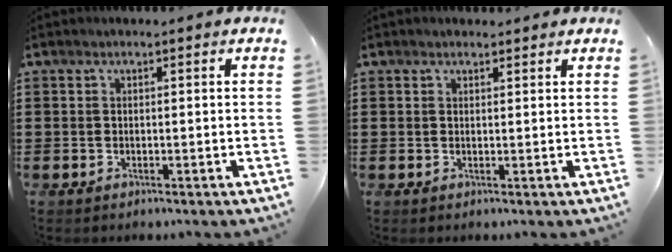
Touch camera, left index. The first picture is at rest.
{"total": 1.0, "force": [1.0, 0.4, 0.1], "torque": [-0.004, 0.002, 0.019]}